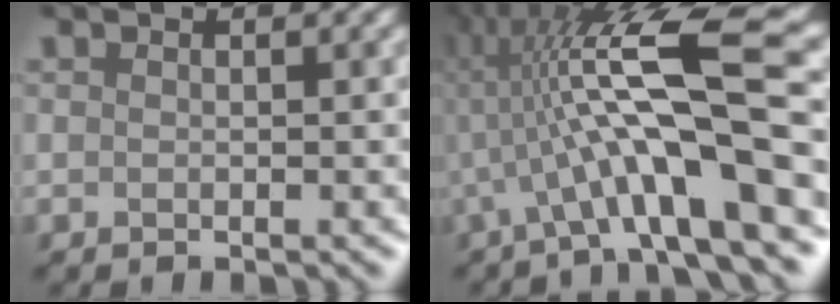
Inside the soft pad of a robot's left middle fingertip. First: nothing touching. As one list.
[{"total": 12.1, "force": [0.2, 2.2, 11.9], "torque": [-0.218, 0.020, 0.010]}]